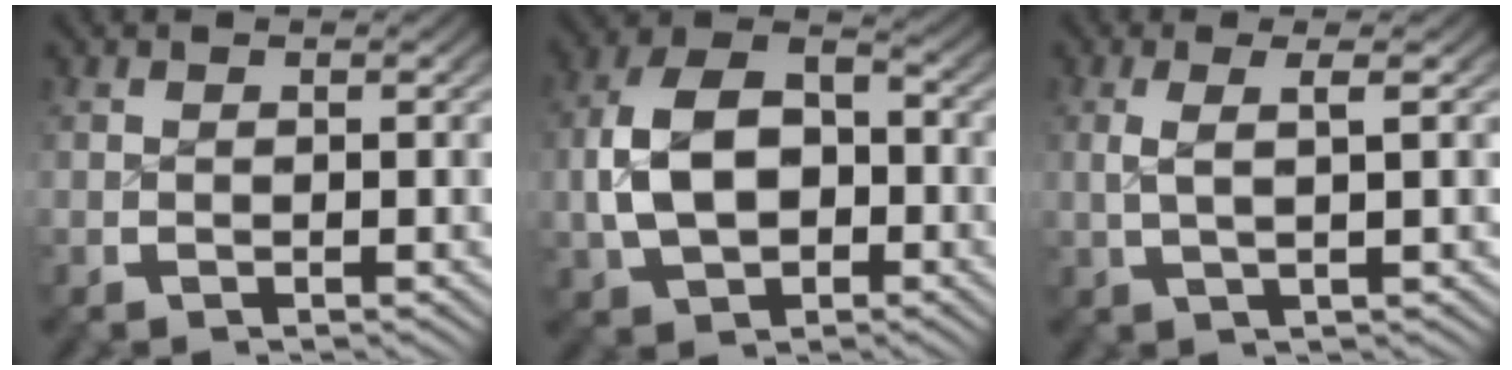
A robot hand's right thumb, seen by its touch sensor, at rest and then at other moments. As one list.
[{"total": 10.5, "force": [-0.3, 7.4, 7.4], "torque": [-0.149, -0.022, 0.009]}, {"total": 3.1, "force": [0.9, 0.7, 2.9], "torque": [-0.066, -0.002, 0.022]}]